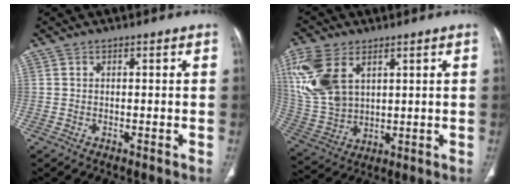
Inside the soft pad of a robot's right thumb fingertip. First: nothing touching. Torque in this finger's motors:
{"motor_torque": [0.24, 0.41, 1.45, 0.67, 0.18]}